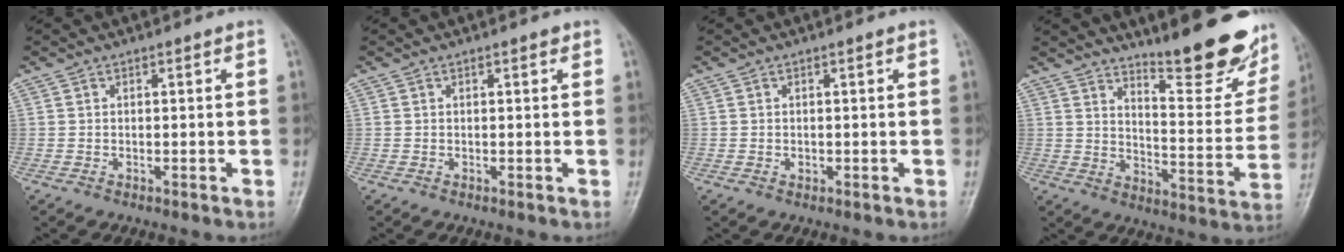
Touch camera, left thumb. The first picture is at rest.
{"total": 0.6, "force": [0.4, 0.2, 0.4], "torque": [-0.007, 0.000, 0.003]}
{"total": 0.6, "force": [0.0, 0.5, 0.4], "torque": [-0.004, 0.000, 0.000]}
{"total": 18.2, "force": [14.2, 4.2, 10.7], "torque": [-0.109, -0.115, 0.198]}